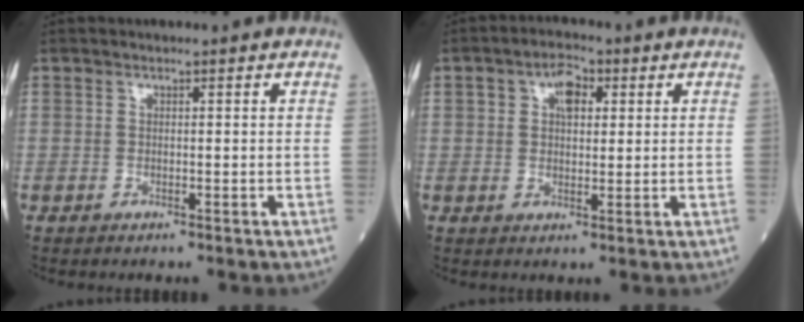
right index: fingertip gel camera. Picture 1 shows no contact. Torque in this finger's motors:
{"motor_torque": [0.60, -0.17, 0.08, 0.09]}